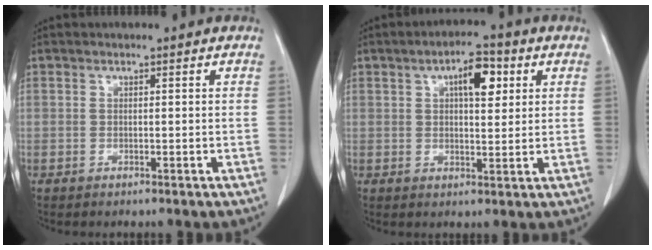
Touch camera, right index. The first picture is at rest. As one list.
[{"total": 6.4, "force": [2.4, 2.3, 5.5], "torque": [-0.087, 0.011, 0.037]}]